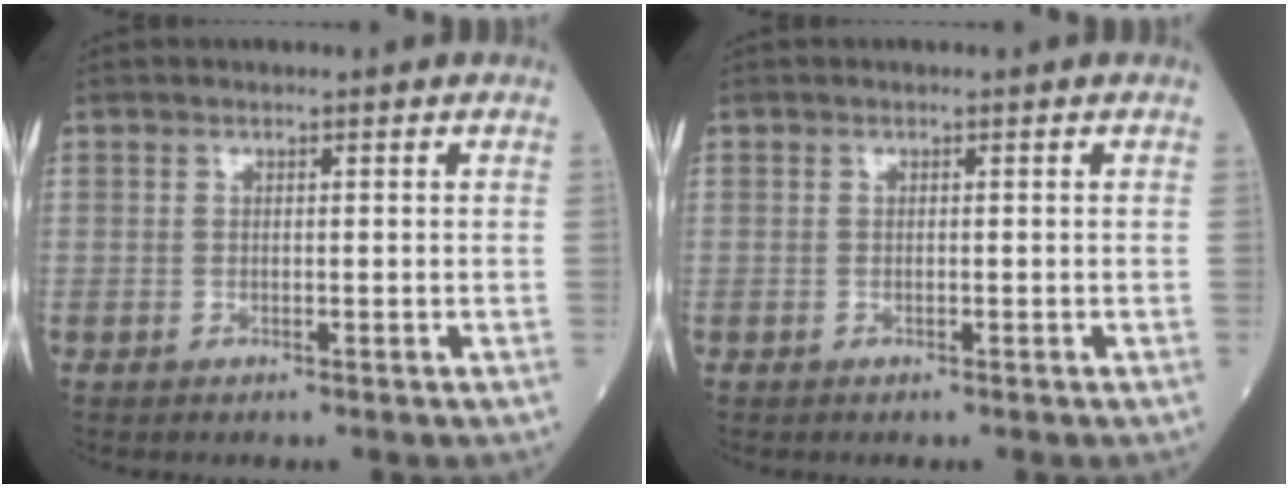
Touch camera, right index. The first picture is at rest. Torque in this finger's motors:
{"motor_torque": [0.01, 0.01, 0.00, -0.01]}